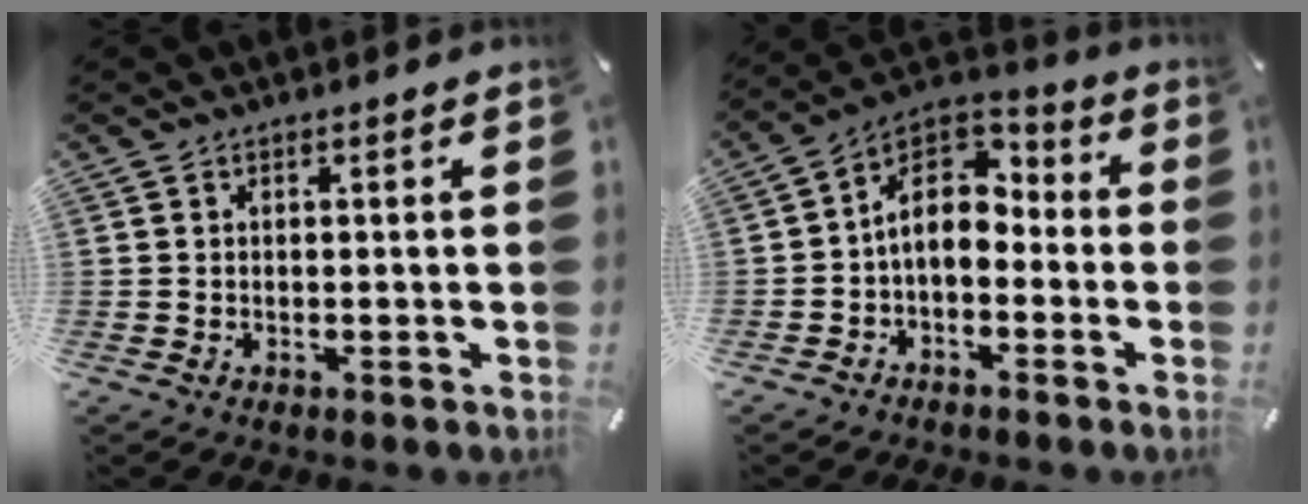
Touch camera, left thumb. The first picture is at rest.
{"total": 9.6, "force": [-0.2, 7.0, 6.6], "torque": [-0.122, 0.006, -0.008]}